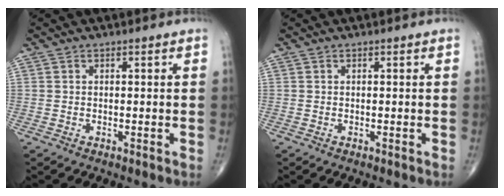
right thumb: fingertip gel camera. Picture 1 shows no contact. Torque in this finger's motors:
{"motor_torque": [0.00, 0.00, 0.00, 0.00, 0.00]}